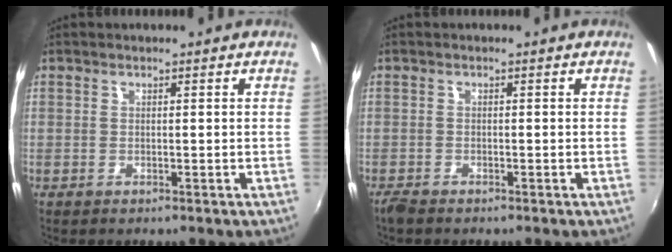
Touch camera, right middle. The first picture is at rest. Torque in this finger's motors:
{"motor_torque": [0.11, -0.11, 0.04, 0.06]}